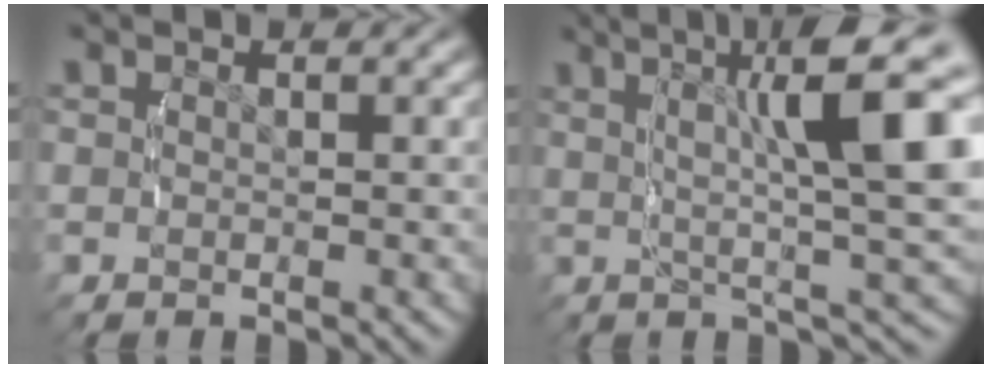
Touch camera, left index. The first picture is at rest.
{"total": 11.2, "force": [3.9, 2.7, 10.2], "torque": [-0.119, 0.037, 0.049]}